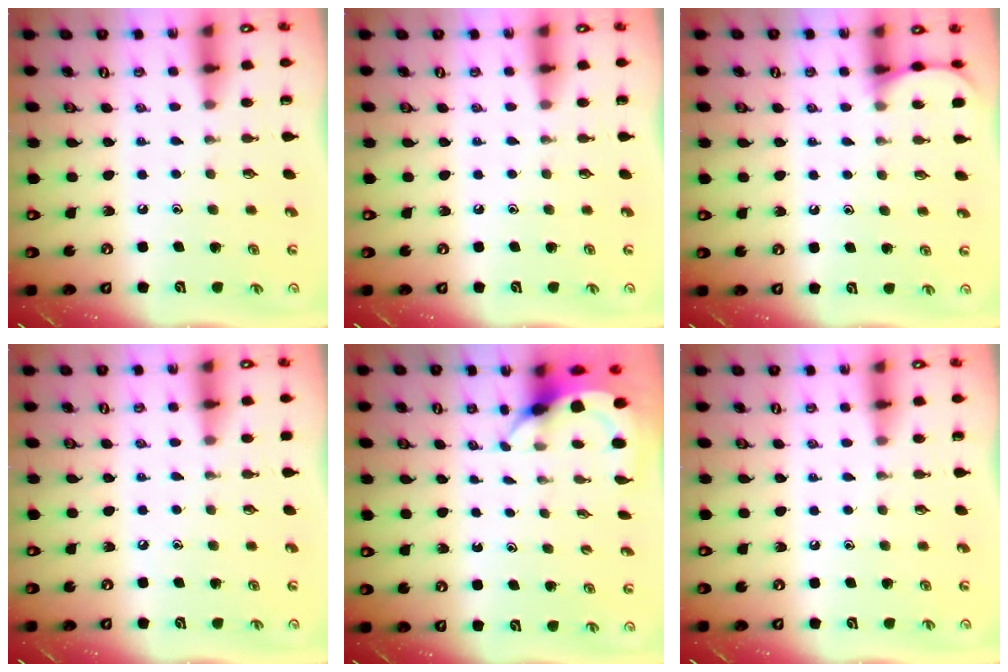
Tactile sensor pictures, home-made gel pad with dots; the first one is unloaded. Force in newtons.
{"total": 0.0}
{"total": 4.2, "press": 4.2, "slide": 0.6}
{"total": 2.5, "press": 2.5, "slide": 0.4}
{"total": 5.3, "press": 5.3, "slide": 0.4}
{"total": 0.0}